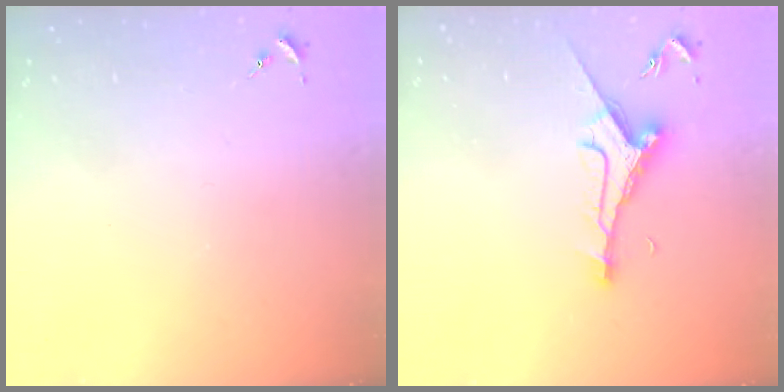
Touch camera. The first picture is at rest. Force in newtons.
{"total": 9.4, "press": 9.4, "slide": 0.8}